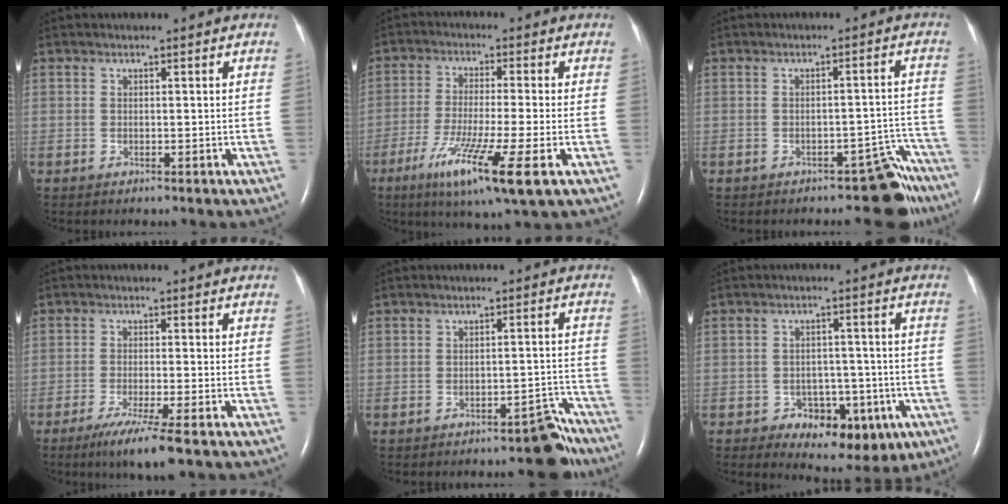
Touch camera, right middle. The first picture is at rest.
{"total": 12.5, "force": [-5.7, 0.2, 11.1], "torque": [-0.208, -0.040, -0.094]}
{"total": 5.3, "force": [-4.7, 2.1, 1.5], "torque": [0.013, 0.036, -0.060]}
{"total": 6.9, "force": [-4.4, -0.5, 5.3], "torque": [-0.093, -0.022, -0.076]}
{"total": 4.3, "force": [-3.9, 1.4, 1.4], "torque": [0.002, 0.022, -0.048]}
{"total": 8.7, "force": [-3.6, 5.9, 5.4], "torque": [-0.062, 0.016, -0.036]}